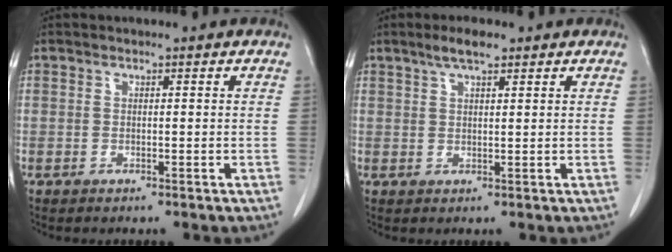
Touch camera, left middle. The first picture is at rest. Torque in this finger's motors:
{"motor_torque": [0.45, -0.38, -0.02, 0.04]}